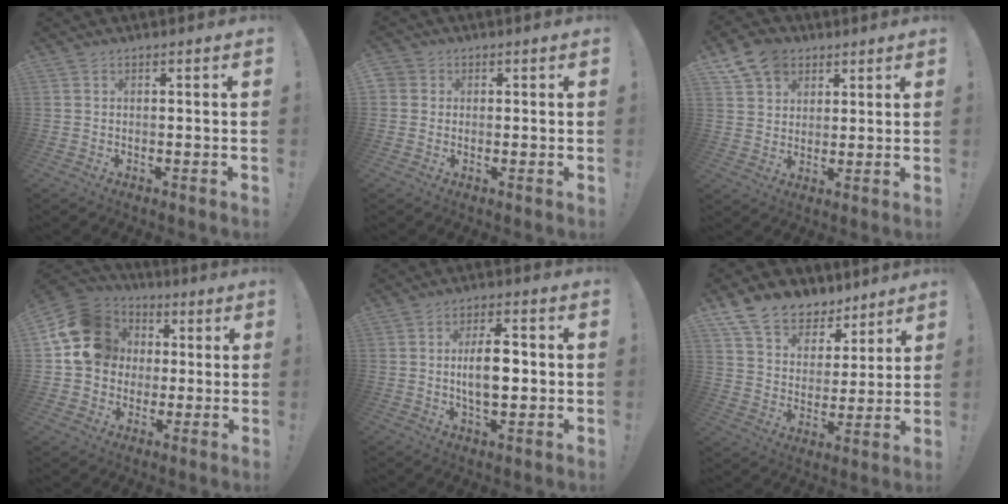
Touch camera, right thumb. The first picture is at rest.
{"total": 2.2, "force": [0.6, 2.1, 0.5], "torque": [-0.005, 0.001, 0.011]}
{"total": 10.1, "force": [5.9, 7.3, 3.6], "torque": [-0.060, -0.026, 0.116]}
{"total": 17.5, "force": [3.7, 15.0, 8.2], "torque": [-0.128, -0.001, 0.086]}
{"total": 9.4, "force": [0.1, 4.4, 8.3], "torque": [-0.146, 0.000, -0.006]}
{"total": 12.2, "force": [9.1, 7.5, 3.2], "torque": [-0.068, -0.066, 0.175]}